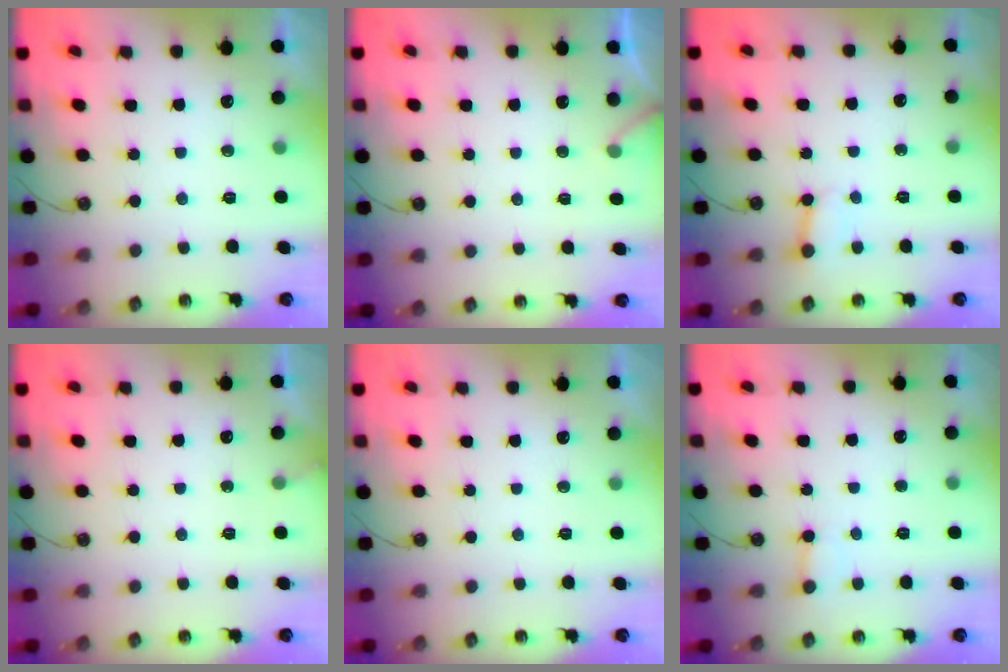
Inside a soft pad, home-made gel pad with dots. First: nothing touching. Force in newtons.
{"total": 3.0, "press": 3.0, "slide": 0.2}
{"total": 2.9, "press": 2.9, "slide": 0.4}
{"total": 2.8, "press": 2.8, "slide": 0.2}
{"total": 0.0}
{"total": 2.4, "press": 2.4, "slide": 0.1}